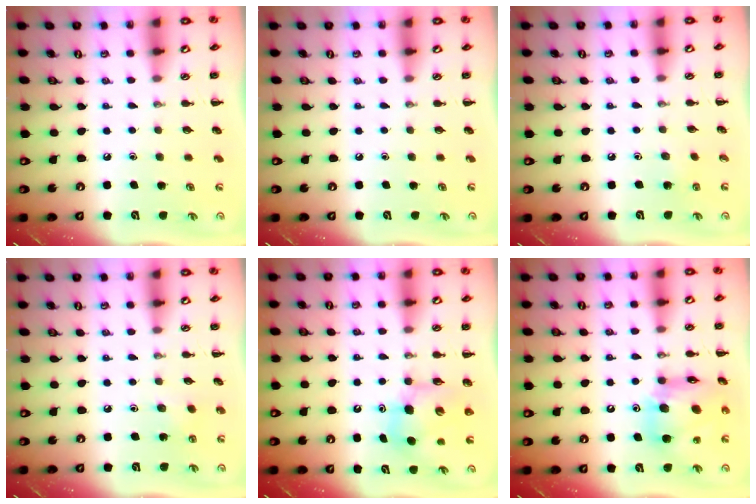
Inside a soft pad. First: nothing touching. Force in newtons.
{"total": 0.0}
{"total": 2.4, "press": 2.2, "slide": 0.9}
{"total": 2.9, "press": 2.8, "slide": 0.9}
{"total": 8.5, "press": 8.4, "slide": 1.8}
{"total": 13.5, "press": 12.9, "slide": 4.1}